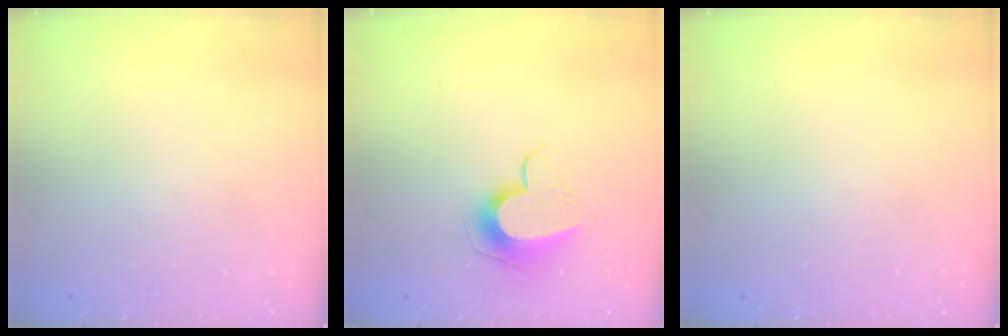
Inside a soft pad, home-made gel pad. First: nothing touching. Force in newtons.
{"total": 10.0, "press": 9.9, "slide": 0.6}
{"total": 0.0}